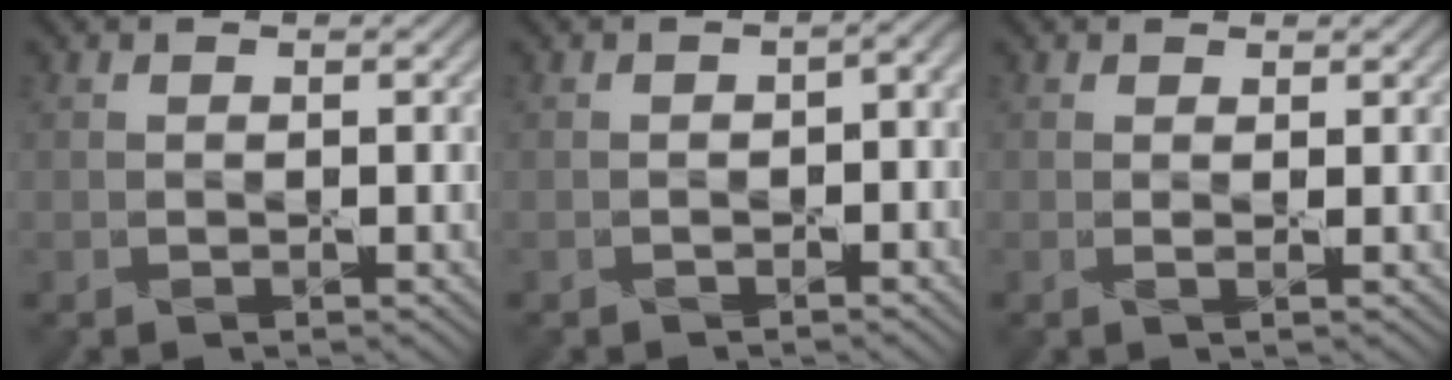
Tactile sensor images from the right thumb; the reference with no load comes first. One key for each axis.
{"total": 2.7, "fx": -0.8, "fy": 1.1, "fz": 2.4, "tx": -0.037, "ty": -0.007, "tz": -0.010}
{"total": 0.6, "fx": 0.4, "fy": 0.0, "fz": 0.5, "tx": -0.012, "ty": 0.001, "tz": 0.003}